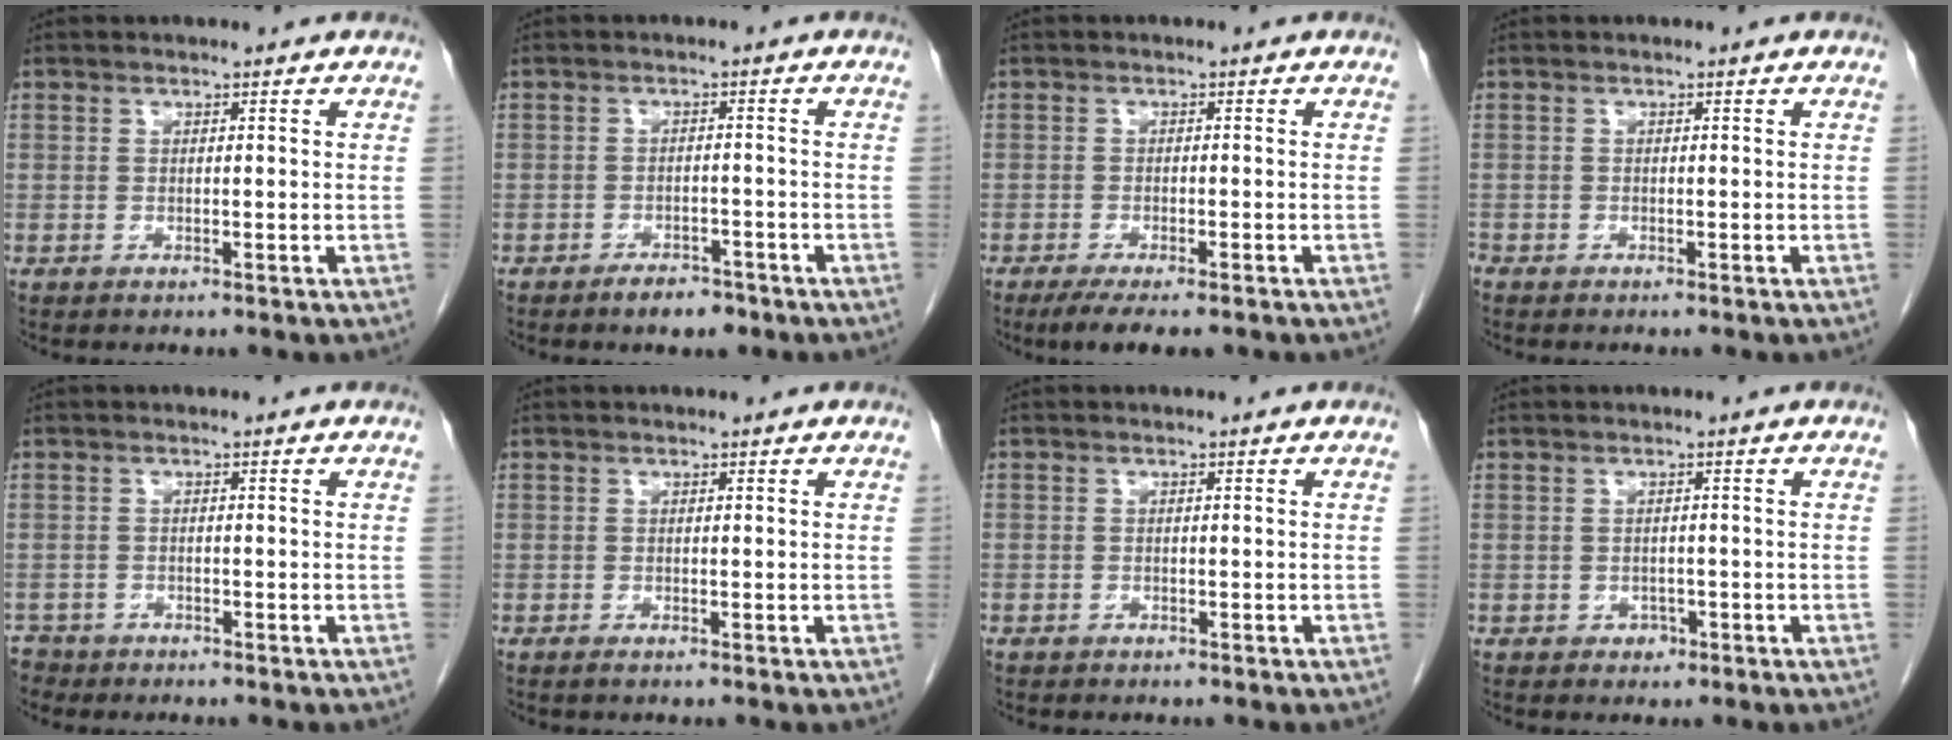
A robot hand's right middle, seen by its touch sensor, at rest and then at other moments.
{"total": 3.2, "force": [-2.5, 1.3, 1.6], "torque": [-0.028, 0.001, -0.034]}
{"total": 6.1, "force": [-4.6, 1.3, 3.9], "torque": [-0.058, -0.013, -0.069]}
{"total": 0.6, "force": [-0.6, 0.2, 0.1], "torque": [-0.008, -0.001, -0.013]}
{"total": 2.3, "force": [-2.0, 1.0, -0.6], "torque": [0.004, -0.001, -0.036]}
{"total": 0.5, "force": [-0.4, 0.0, 0.3], "torque": [-0.008, -0.001, -0.007]}
{"total": 0.8, "force": [-0.6, 0.6, 0.0], "torque": [-0.012, 0.003, -0.011]}
{"total": 1.3, "force": [-0.7, 1.0, 0.4], "torque": [-0.006, 0.003, -0.009]}